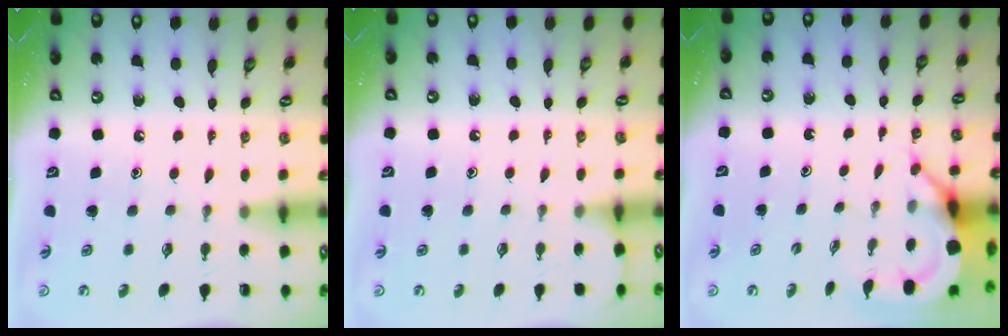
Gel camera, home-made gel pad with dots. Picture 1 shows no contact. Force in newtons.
{"total": 3.3, "press": 3.3, "slide": 0.5}
{"total": 5.1, "press": 5.0, "slide": 0.7}